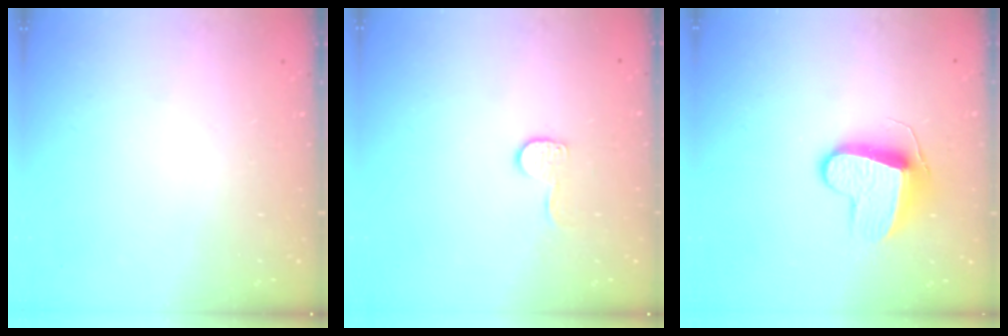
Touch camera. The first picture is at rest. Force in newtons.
{"total": 6.8, "press": 6.7, "slide": 0.6}
{"total": 9.9, "press": 9.9, "slide": 0.6}